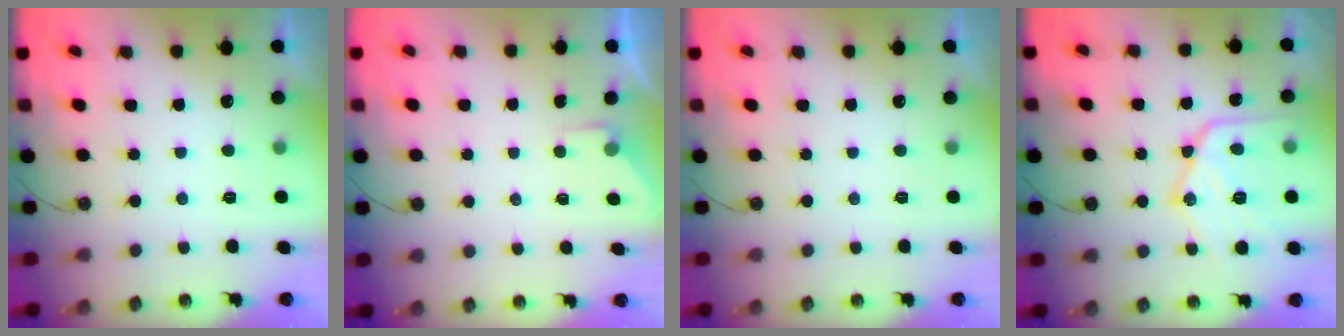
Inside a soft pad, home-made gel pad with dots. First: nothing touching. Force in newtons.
{"total": 2.6, "press": 2.6, "slide": 0.5}
{"total": 0.0}
{"total": 18.9, "press": 18.8, "slide": 1.7}